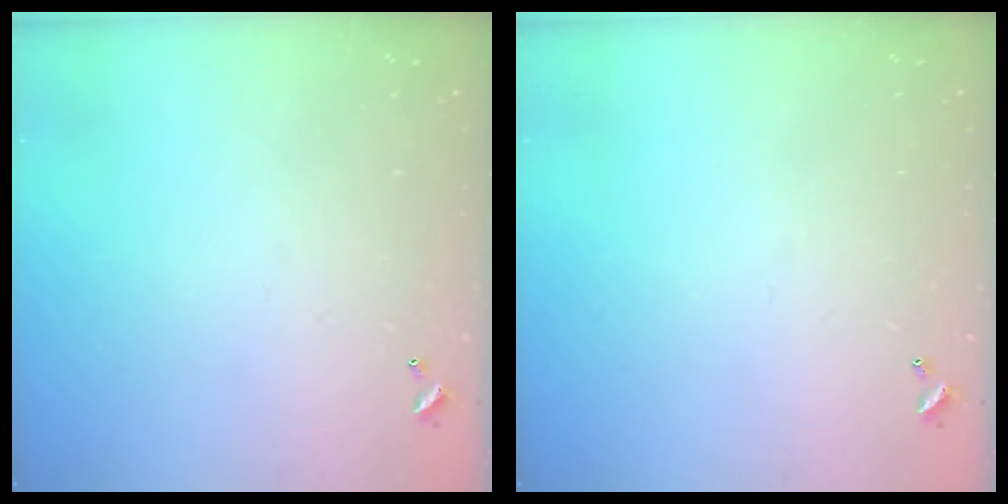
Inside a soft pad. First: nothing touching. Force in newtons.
{"total": 0.0}